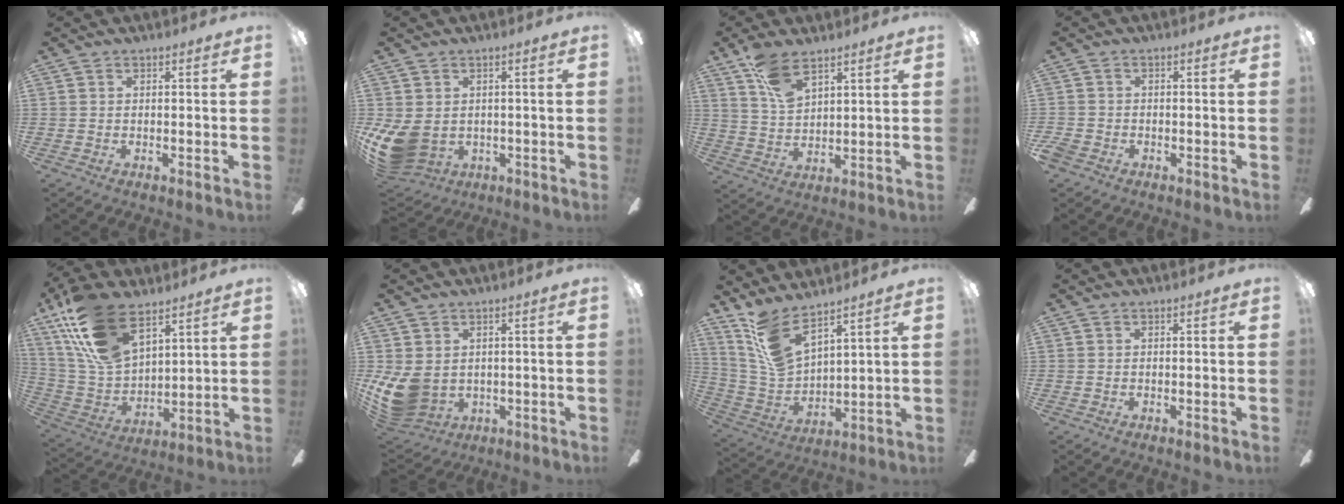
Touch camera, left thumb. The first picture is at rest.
{"total": 10.0, "force": [-1.8, 7.7, 6.1], "torque": [-0.143, 0.005, -0.031]}
{"total": 6.1, "force": [4.2, 2.2, 3.7], "torque": [-0.076, -0.011, 0.077]}
{"total": 2.3, "force": [-1.6, 1.5, 0.8], "torque": [-0.019, 0.006, -0.032]}
{"total": 20.4, "force": [12.8, 10.0, 12.2], "torque": [-0.268, -0.050, 0.235]}
{"total": 9.6, "force": [-0.3, 7.8, 5.7], "torque": [-0.136, -0.001, -0.001]}
{"total": 13.7, "force": [10.3, 4.8, 7.7], "torque": [-0.192, -0.058, 0.192]}
{"total": 0.0}